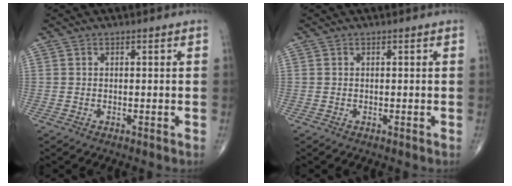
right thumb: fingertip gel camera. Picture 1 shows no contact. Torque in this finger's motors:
{"motor_torque": [-0.01, 0.01, -0.03, -0.02, 0.00]}